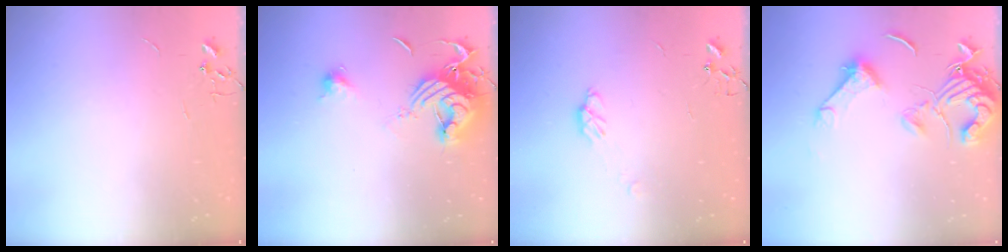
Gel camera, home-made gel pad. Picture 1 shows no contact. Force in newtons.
{"total": 14.9, "press": 14.9, "slide": 1.1}
{"total": 5.8, "press": 5.8, "slide": 0.5}
{"total": 14.8, "press": 14.7, "slide": 1.8}